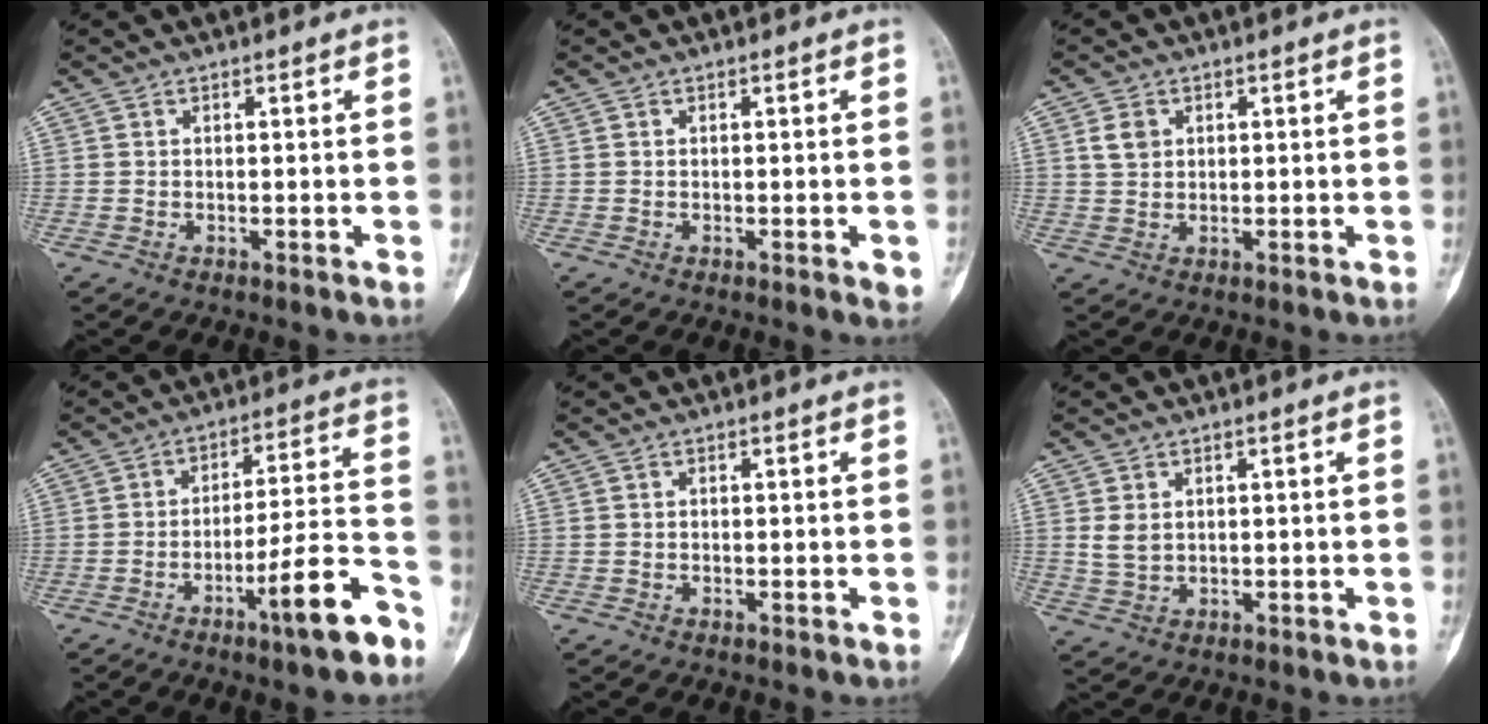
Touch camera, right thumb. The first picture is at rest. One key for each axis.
{"total": 1.7, "fx": -0.5, "fy": 0.4, "fz": 1.6, "tx": -0.016, "ty": -0.003, "tz": -0.005}
{"total": 3.2, "fx": 1.2, "fy": 2.5, "fz": 1.7, "tx": -0.024, "ty": 0.001, "tz": 0.026}
{"total": 12.4, "fx": -7.4, "fy": 1.7, "fz": 9.8, "tx": -0.144, "ty": 0.058, "tz": -0.116}
{"total": 0.0}
{"total": 3.0, "fx": 0.8, "fy": 2.2, "fz": 1.9, "tx": -0.029, "ty": -0.002, "tz": 0.021}